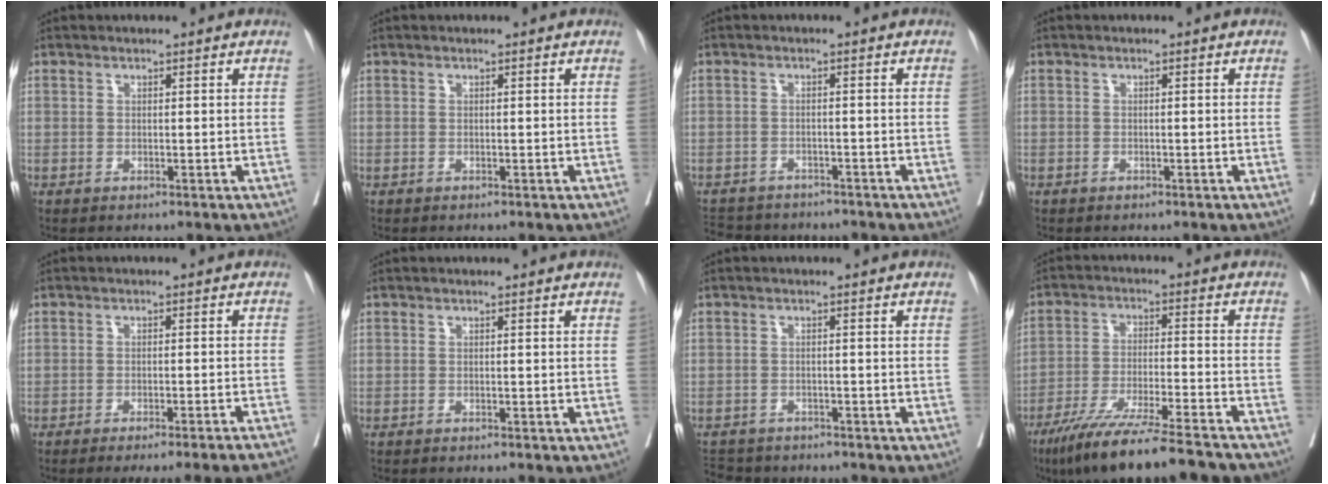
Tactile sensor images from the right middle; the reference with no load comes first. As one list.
[{"total": 0.0}, {"total": 10.0, "force": [-8.9, 3.5, 2.8], "torque": [-0.061, 0.000, -0.119]}, {"total": 0.5, "force": [-0.3, 0.4, 0.0], "torque": [-0.001, 0.003, -0.009]}, {"total": 17.1, "force": [-15.9, -1.2, 6.0], "torque": [-0.052, -0.028, -0.195]}, {"total": 5.2, "force": [-4.8, 0.4, 2.0], "torque": [-0.019, -0.010, -0.061]}, {"total": 8.8, "force": [-7.9, 3.1, 2.3], "torque": [-0.050, -0.002, -0.110]}, {"total": 17.2, "force": [-14.6, 0.5, 9.2], "torque": [-0.147, -0.031, -0.235]}]